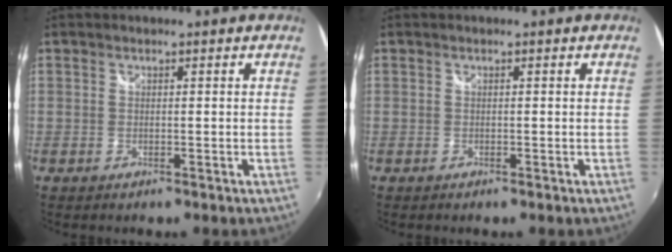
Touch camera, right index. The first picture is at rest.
{"total": 0.0}